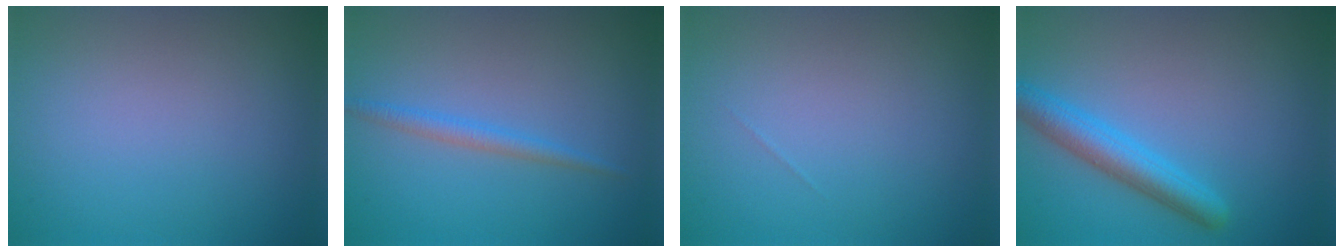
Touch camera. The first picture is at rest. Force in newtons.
{"total": 1.6, "press": 1.6, "slide": 0.0}
{"total": 0.0}
{"total": 3.6, "press": 3.6, "slide": 0.2}